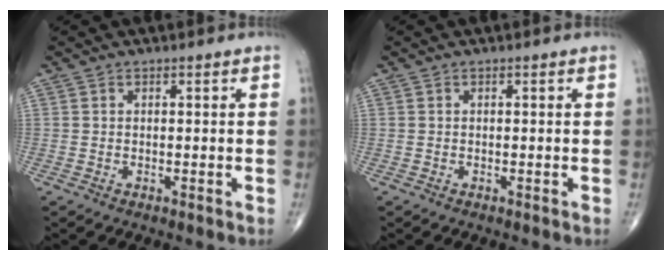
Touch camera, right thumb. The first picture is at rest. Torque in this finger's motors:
{"motor_torque": [0.00, 0.18, 0.00, 0.04, -0.03]}